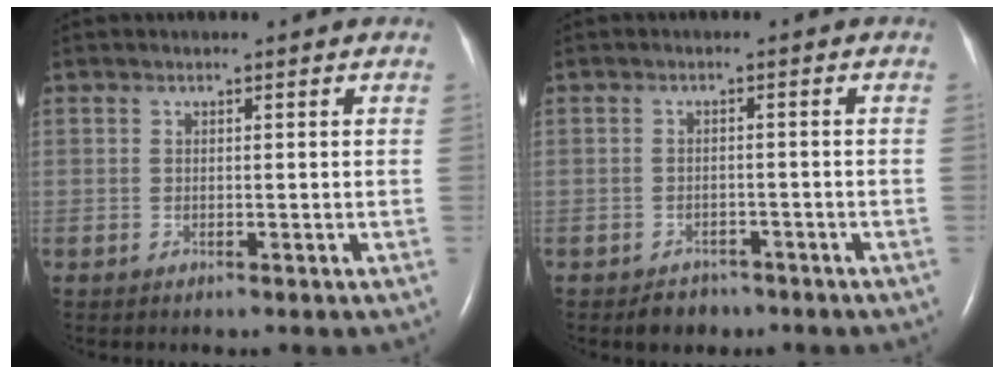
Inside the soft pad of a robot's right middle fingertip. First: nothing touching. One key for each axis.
{"total": 2.8, "fx": -2.0, "fy": 1.8, "fz": 0.4, "tx": -0.012, "ty": 0.005, "tz": -0.025}